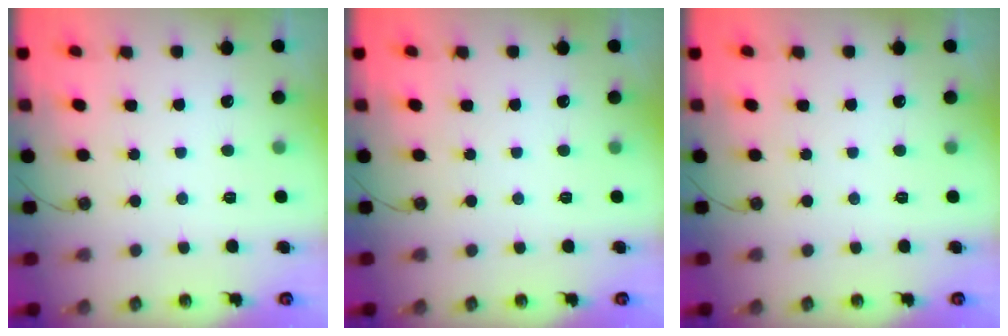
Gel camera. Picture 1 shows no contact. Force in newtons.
{"total": 0.0}
{"total": 0.0}